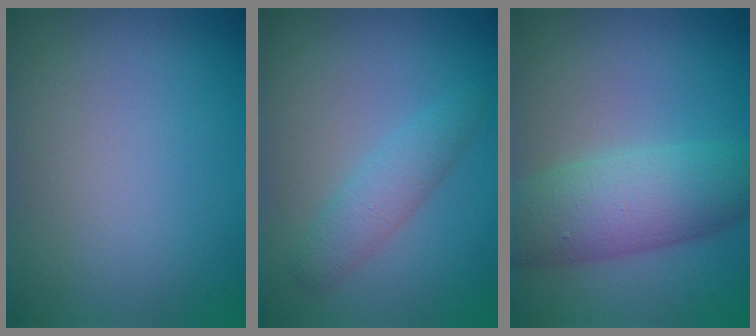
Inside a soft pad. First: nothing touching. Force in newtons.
{"total": 2.4, "press": 2.4, "slide": 0.1}
{"total": 7.1, "press": 7.1, "slide": 0.1}